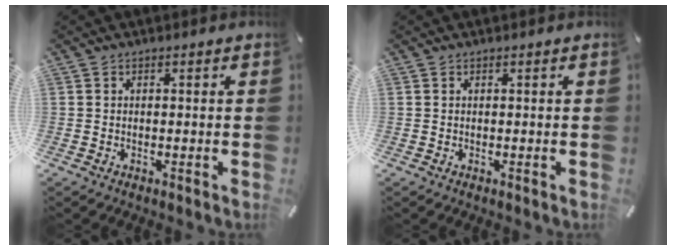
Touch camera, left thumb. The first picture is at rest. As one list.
[{"total": 0.0}]